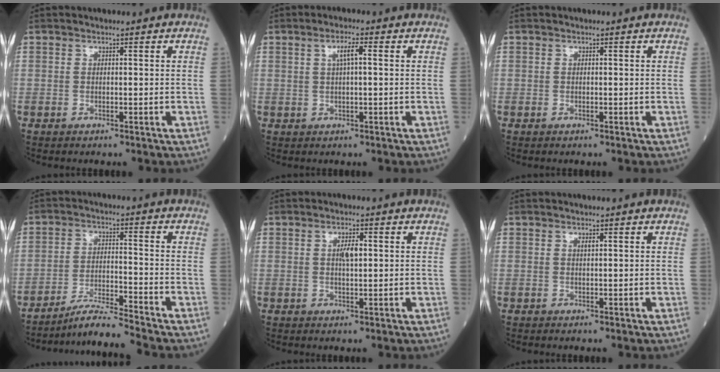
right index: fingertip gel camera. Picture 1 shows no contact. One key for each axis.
{"total": 3.0, "fx": 0.8, "fy": 0.4, "fz": 2.9, "tx": -0.057, "ty": 0.007, "tz": 0.015}
{"total": 0.0}
{"total": 6.8, "fx": -6.2, "fy": -1.8, "fz": 2.1, "tx": -0.037, "ty": -0.019, "tz": -0.116}
{"total": 2.7, "fx": 0.5, "fy": 0.7, "fz": 2.6, "tx": -0.046, "ty": 0.001, "tz": 0.008}
{"total": 0.6, "fx": 0.3, "fy": 0.1, "fz": 0.5, "tx": -0.014, "ty": -0.001, "tz": 0.005}